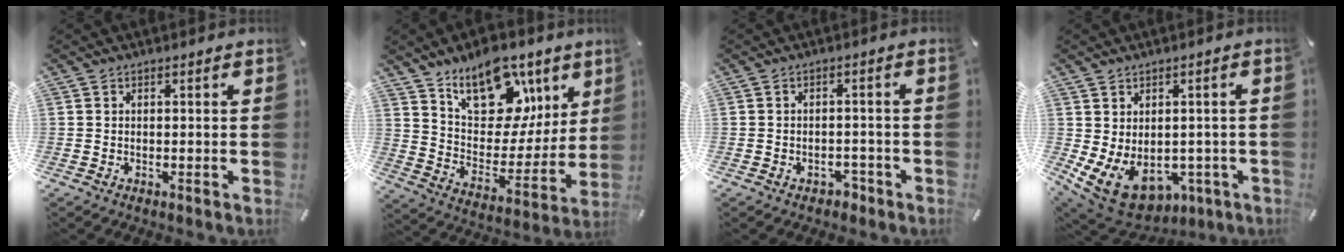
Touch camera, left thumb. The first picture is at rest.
{"total": 17.5, "force": [12.0, 10.4, 7.5], "torque": [-0.104, -0.088, 0.215]}
{"total": 2.7, "force": [-1.7, 1.9, 1.0], "torque": [-0.014, 0.009, -0.032]}
{"total": 8.9, "force": [-2.3, 7.0, 5.1], "torque": [-0.082, -0.002, -0.031]}